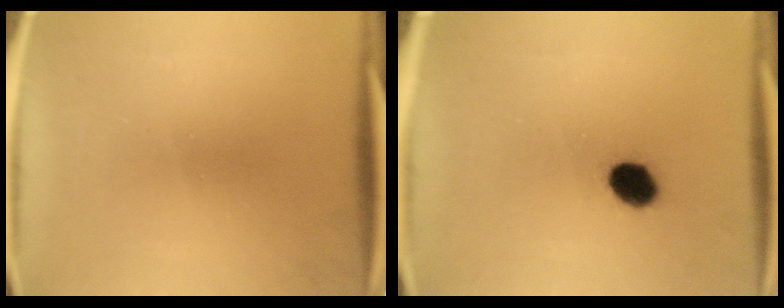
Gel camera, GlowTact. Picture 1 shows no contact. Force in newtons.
{"total": 6.4}